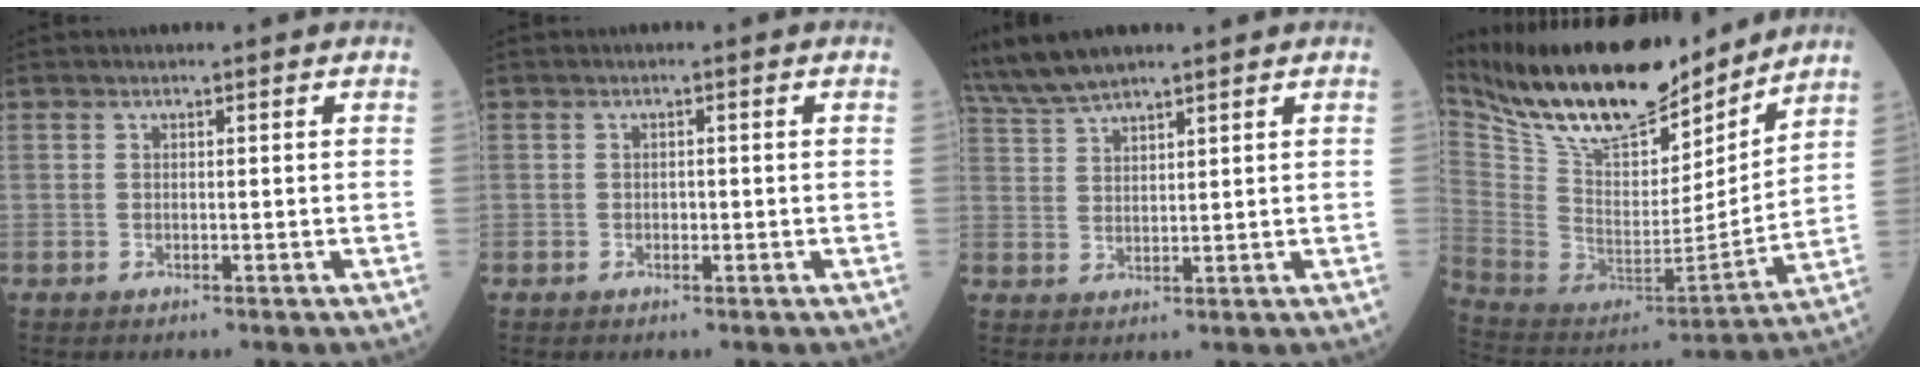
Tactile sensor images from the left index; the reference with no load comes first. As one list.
[{"total": 0.6, "force": [-0.3, 0.4, 0.3], "torque": [-0.003, -0.002, -0.008]}, {"total": 7.8, "force": [7.0, 0.7, 3.4], "torque": [-0.078, 0.028, 0.137]}, {"total": 22.6, "force": [18.5, 6.7, 11.1], "torque": [-0.211, -0.008, 0.322]}]